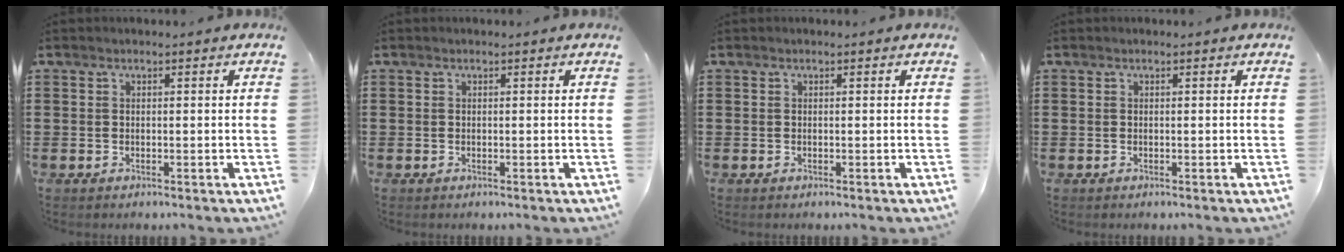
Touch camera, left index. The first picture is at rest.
{"total": 0.0}
{"total": 0.0}
{"total": 0.0}